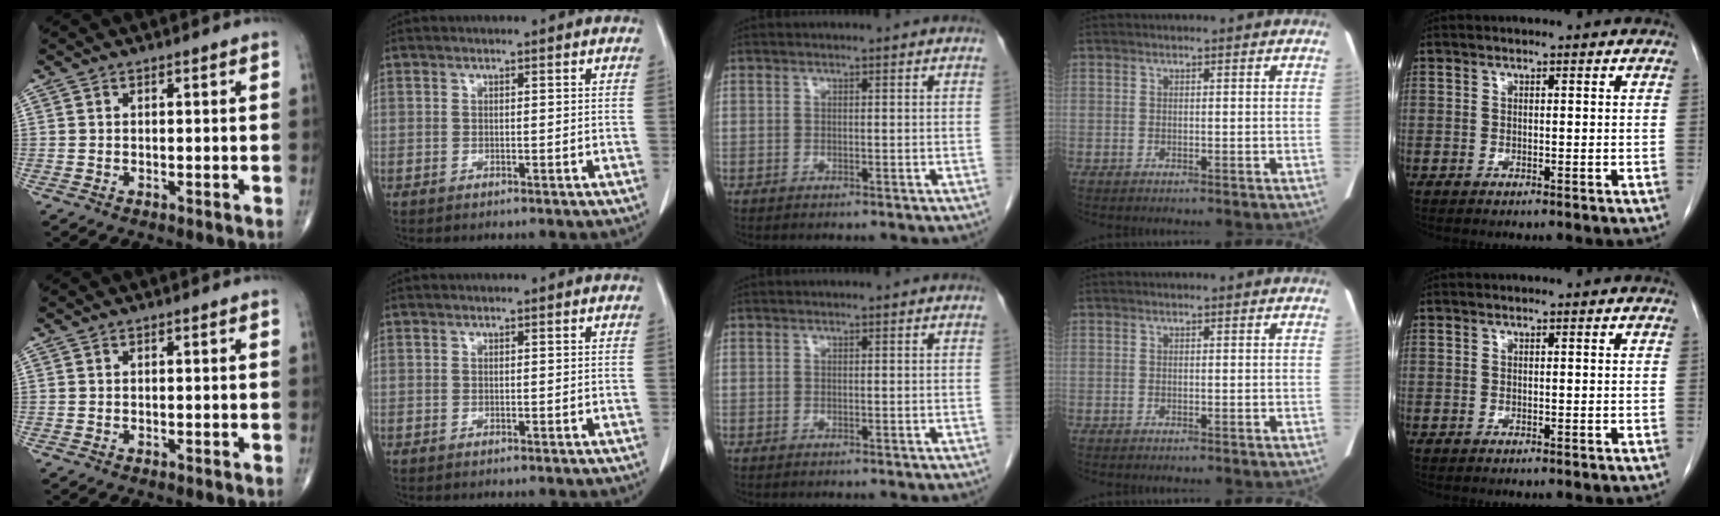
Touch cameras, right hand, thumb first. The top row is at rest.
{}